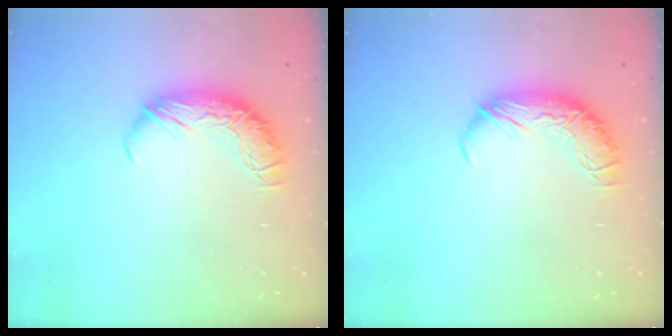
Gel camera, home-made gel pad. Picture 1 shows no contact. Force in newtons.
{"total": 0.0}